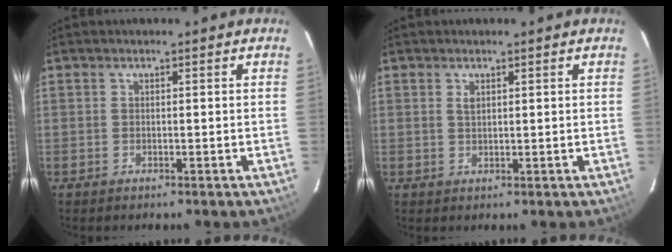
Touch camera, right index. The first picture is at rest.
{"total": 1.1, "force": [0.5, 0.6, 0.8], "torque": [-0.014, 0.002, 0.010]}